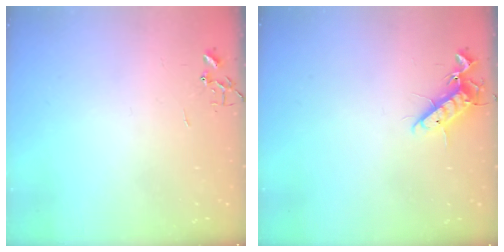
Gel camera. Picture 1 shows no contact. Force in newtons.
{"total": 12.1, "press": 11.9, "slide": 2.0}